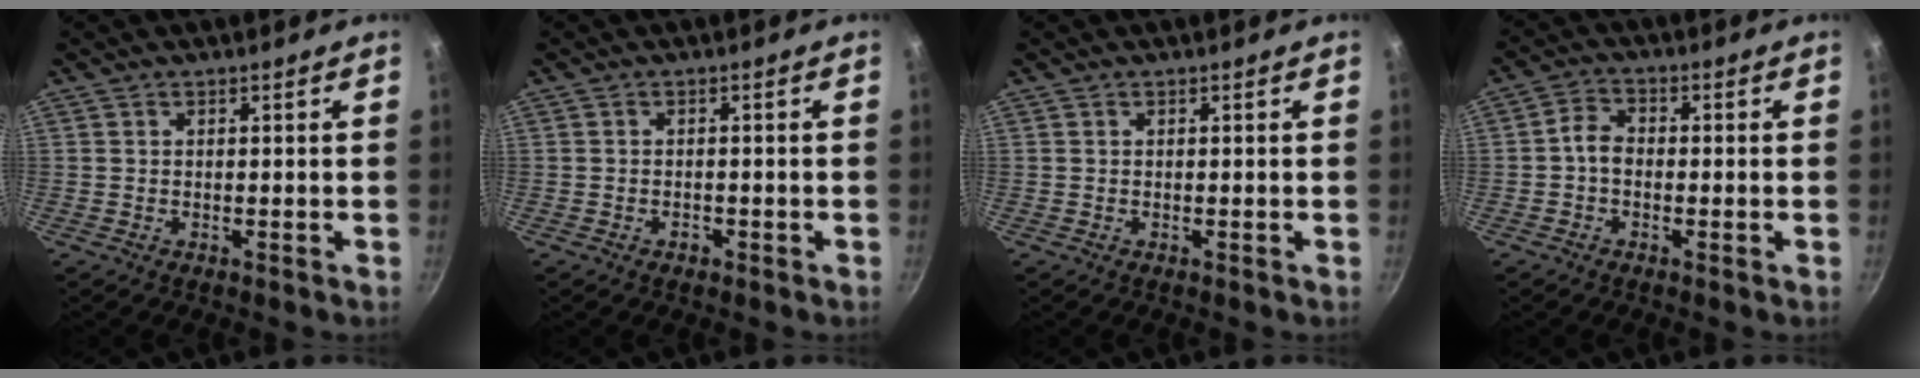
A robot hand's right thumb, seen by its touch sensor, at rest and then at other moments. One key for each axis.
{"total": 1.3, "fx": -0.7, "fy": 0.8, "fz": 0.6, "tx": -0.009, "ty": 0.006, "tz": -0.009}
{"total": 0.0}
{"total": 3.5, "fx": -0.9, "fy": 2.5, "fz": 2.2, "tx": -0.041, "ty": 0.021, "tz": -0.027}